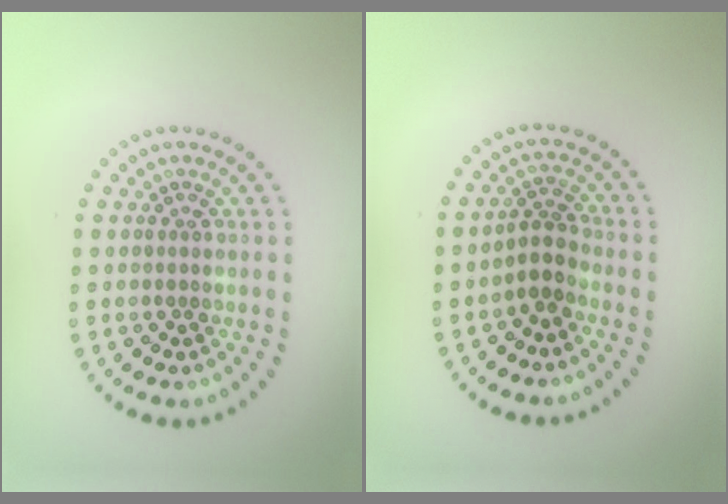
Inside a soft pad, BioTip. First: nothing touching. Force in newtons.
{"total": 2.2, "press": 1.8, "slide": 1.3}